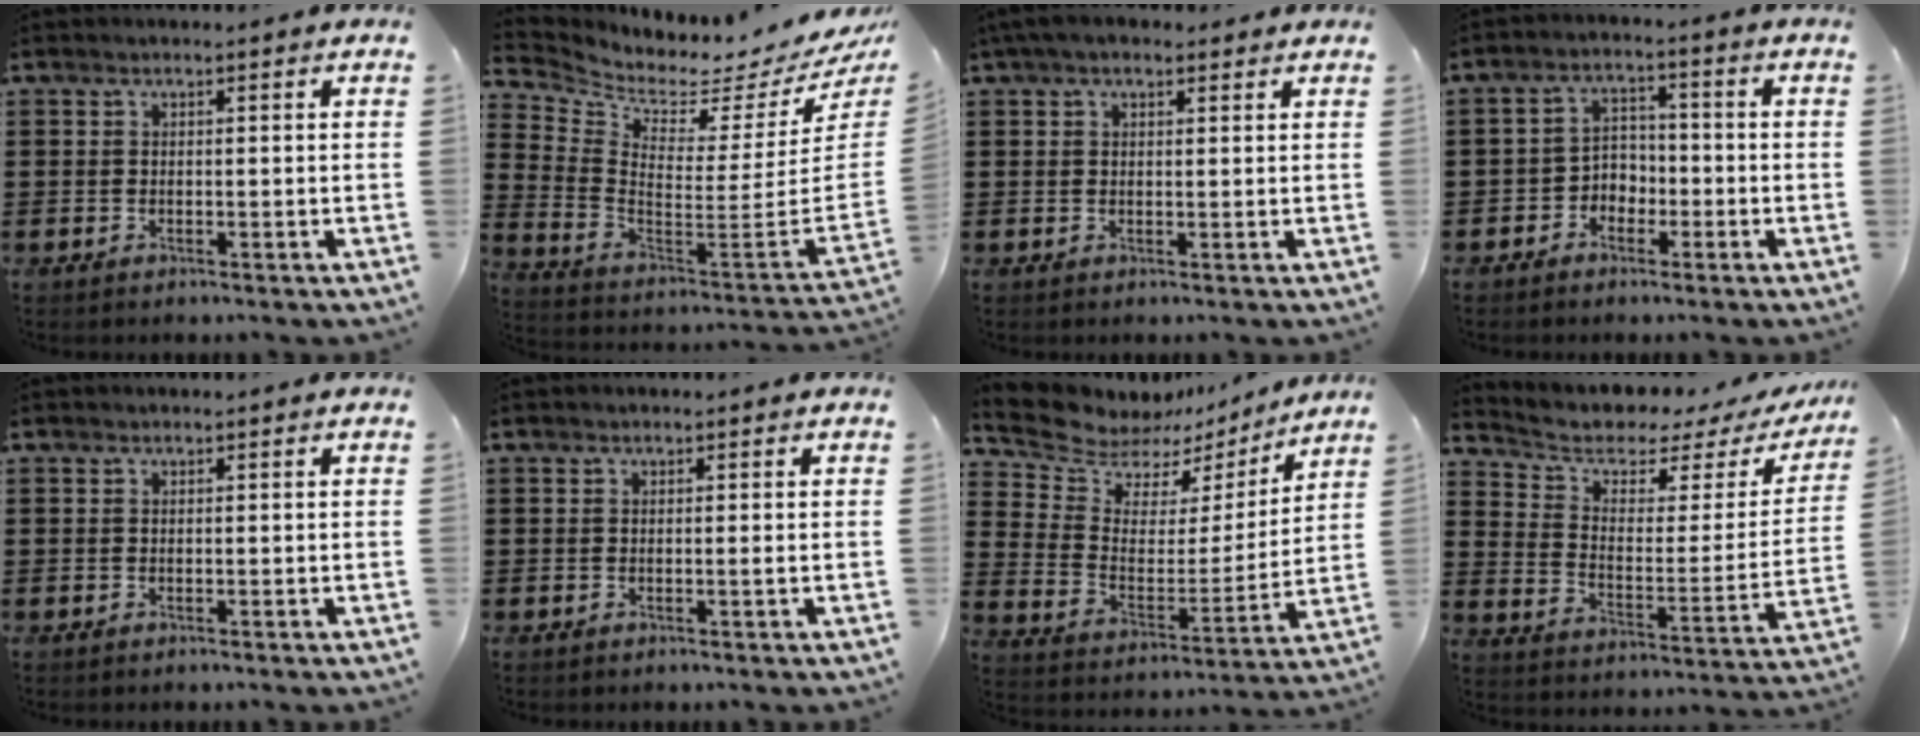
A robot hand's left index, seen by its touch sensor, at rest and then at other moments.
{"total": 1.7, "force": [1.0, 0.9, 1.0], "torque": [-0.028, -0.050, 0.004]}
{"total": 3.2, "force": [2.3, 1.2, 1.9], "torque": [-0.042, 0.006, 0.042]}
{"total": 3.4, "force": [-2.3, 2.3, 0.9], "torque": [-0.027, 0.010, -0.051]}
{"total": 0.0}
{"total": 0.6, "force": [0.1, -0.1, 0.6], "torque": [-0.011, -0.003, 0.002]}
{"total": 8.5, "force": [7.6, 3.7, 1.1], "torque": [-0.066, -0.052, 0.135]}
{"total": 4.3, "force": [3.0, 2.1, 2.2], "torque": [-0.066, -0.022, 0.046]}